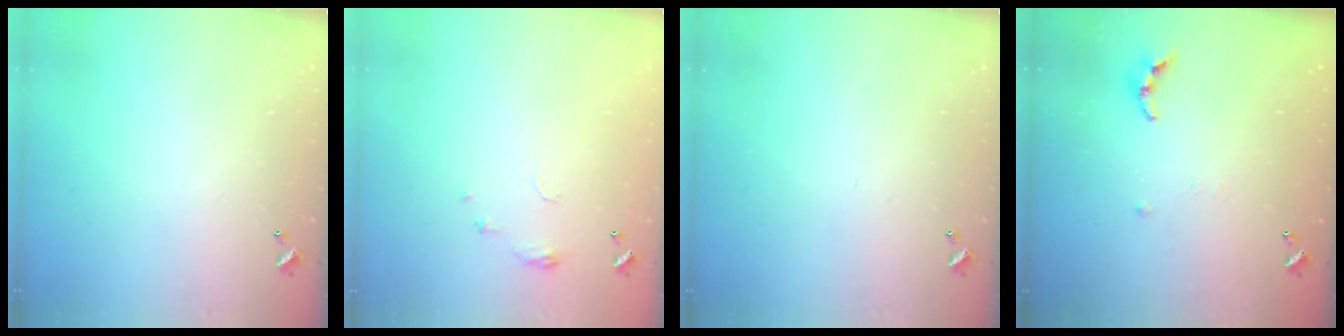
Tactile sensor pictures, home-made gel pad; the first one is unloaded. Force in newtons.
{"total": 4.5, "press": 4.5, "slide": 0.6}
{"total": 0.0}
{"total": 6.4, "press": 6.4, "slide": 0.5}